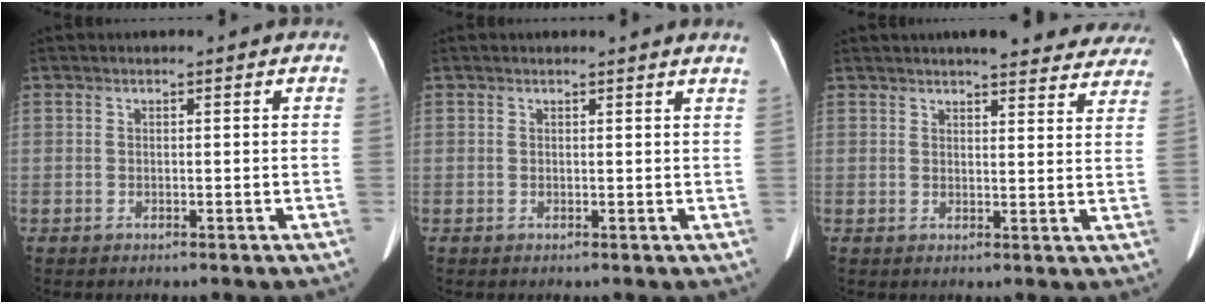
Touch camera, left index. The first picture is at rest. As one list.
[{"total": 2.8, "force": [2.7, -0.3, 0.7], "torque": [-0.013, -0.009, 0.016]}, {"total": 17.7, "force": [15.9, 4.0, 6.6], "torque": [-0.061, -0.006, 0.173]}]